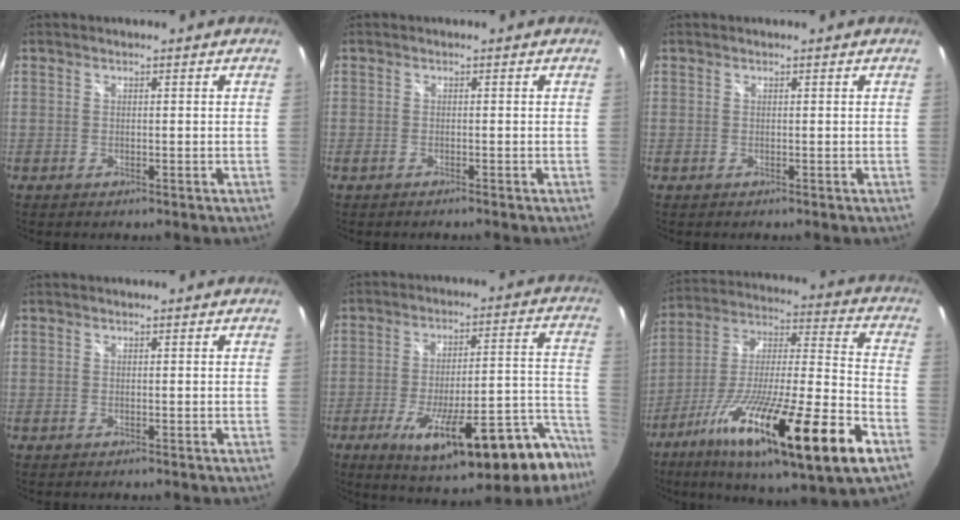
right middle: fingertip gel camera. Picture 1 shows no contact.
{"total": 1.0, "force": [-0.9, 0.1, 0.5], "torque": [-0.010, -0.003, -0.017]}
{"total": 0.0}
{"total": 0.0}
{"total": 23.3, "force": [-15.2, 6.4, 16.5], "torque": [-0.238, -0.011, -0.212]}
{"total": 30.1, "force": [-15.0, 3.5, 25.8], "torque": [-0.424, -0.059, -0.254]}